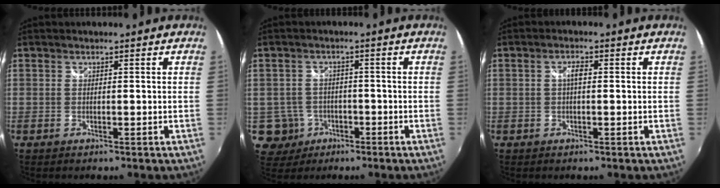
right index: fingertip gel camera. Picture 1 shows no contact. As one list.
[{"total": 2.4, "force": [-0.5, 2.4, 0.2], "torque": [-0.008, -0.002, -0.005]}, {"total": 1.9, "force": [0.1, 0.7, 1.7], "torque": [-0.033, 0.006, -0.001]}]